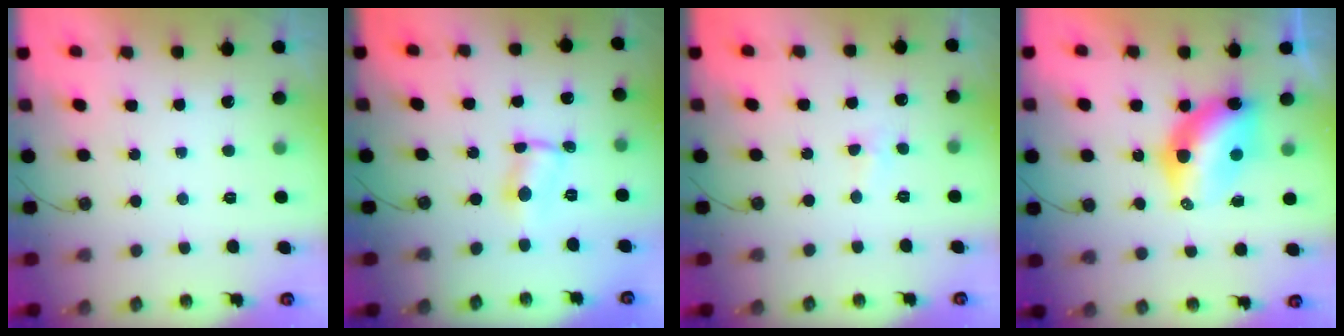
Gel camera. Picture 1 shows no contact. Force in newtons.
{"total": 1.0, "press": 0.8, "slide": 0.5}
{"total": 2.1, "press": 2.0, "slide": 0.3}
{"total": 8.3, "press": 8.3, "slide": 0.4}